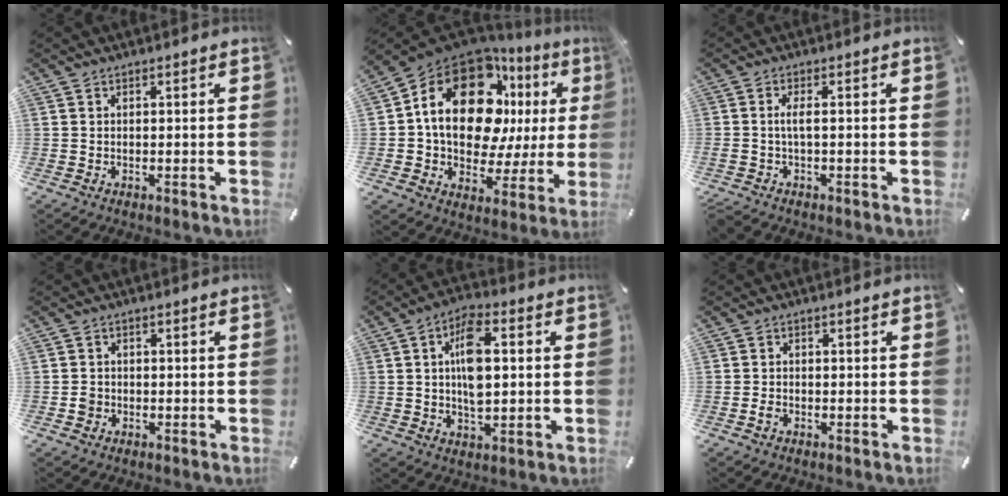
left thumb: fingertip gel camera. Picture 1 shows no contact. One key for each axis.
{"total": 21.5, "fx": 7.5, "fy": 13.3, "fz": 15.1, "tx": -0.265, "ty": -0.056, "tz": 0.121}
{"total": 3.0, "fx": -0.6, "fy": 0.5, "fz": 2.9, "tx": -0.069, "ty": -0.004, "tz": -0.016}
{"total": 1.8, "fx": -0.5, "fy": 1.7, "fz": 0.5, "tx": -0.011, "ty": 0.004, "tz": -0.012}
{"total": 10.0, "fx": 1.2, "fy": 5.1, "fz": 8.5, "tx": -0.157, "ty": -0.001, "tz": 0.015}
{"total": 1.5, "fx": -0.7, "fy": 1.1, "fz": 0.6, "tx": -0.012, "ty": 0.004, "tz": -0.014}